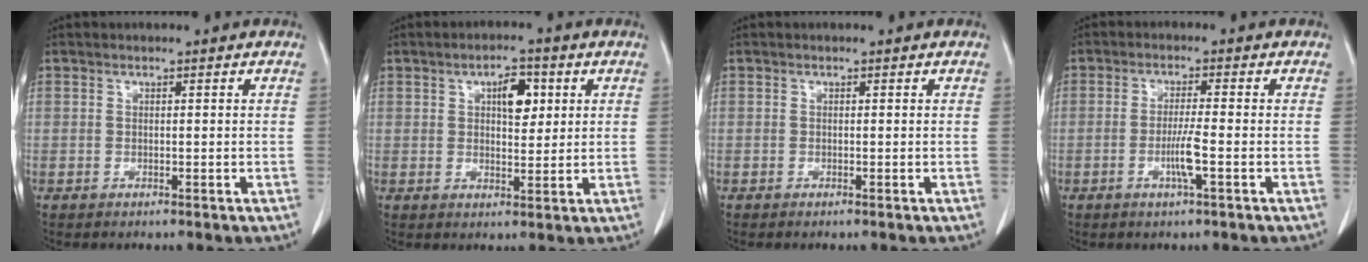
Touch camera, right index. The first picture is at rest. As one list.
[{"total": 5.1, "force": [1.7, 2.2, 4.2], "torque": [-0.066, 0.006, 0.027]}, {"total": 0.0}, {"total": 3.9, "force": [-1.2, -0.3, 3.7], "torque": [-0.067, -0.005, -0.021]}]